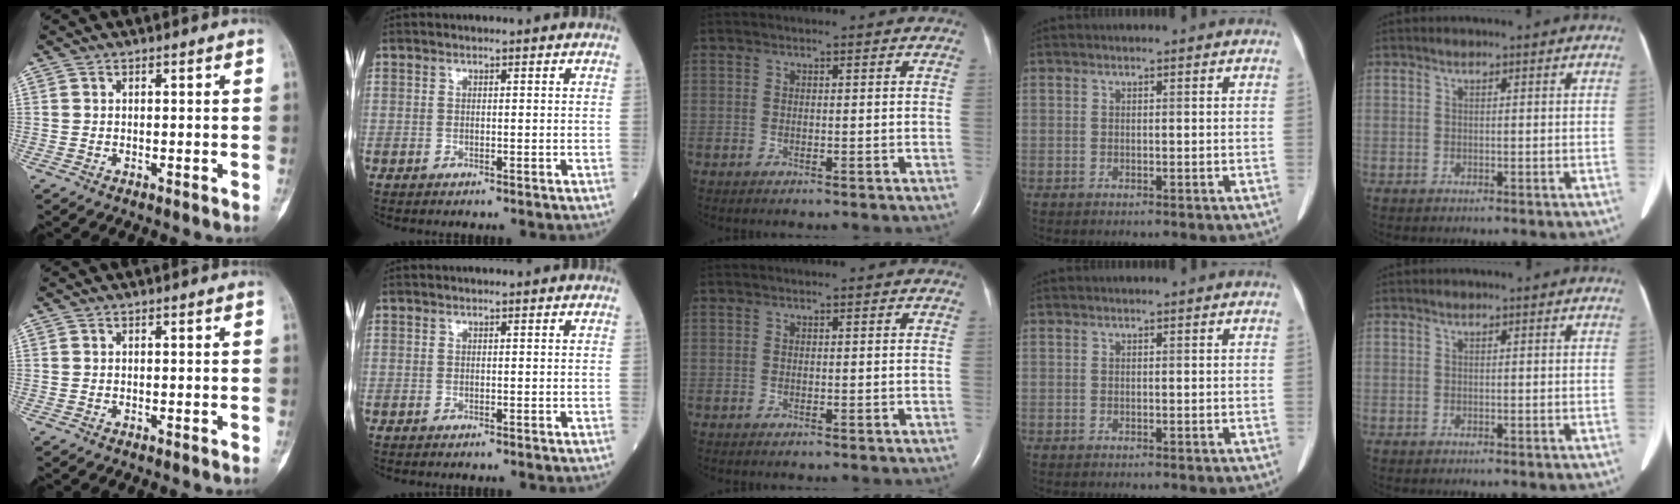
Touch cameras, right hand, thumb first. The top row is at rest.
{}